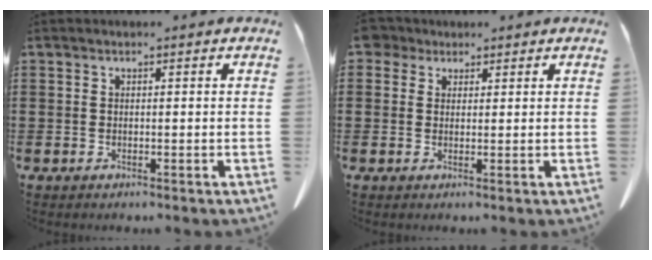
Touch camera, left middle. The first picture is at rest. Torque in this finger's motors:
{"motor_torque": [0.01, -0.07, 0.00, 0.00]}